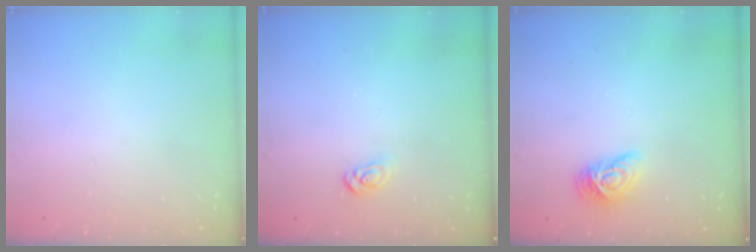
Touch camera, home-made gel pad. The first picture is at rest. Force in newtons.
{"total": 3.8, "press": 3.8, "slide": 0.4}
{"total": 9.7, "press": 9.7, "slide": 0.3}